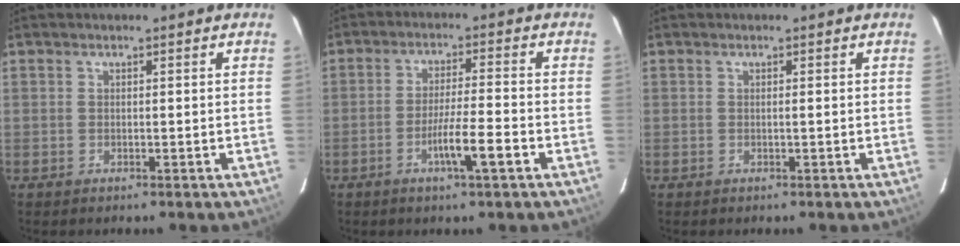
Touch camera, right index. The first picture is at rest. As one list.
[{"total": 6.4, "force": [-2.9, -0.2, 5.7], "torque": [-0.099, -0.007, -0.052]}, {"total": 0.0}]